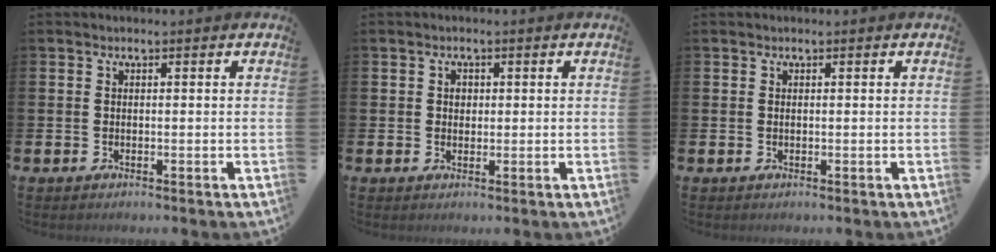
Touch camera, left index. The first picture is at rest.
{"total": 1.3, "force": [0.4, 1.1, 0.5], "torque": [0.014, -0.002, 0.001]}
{"total": 0.0}